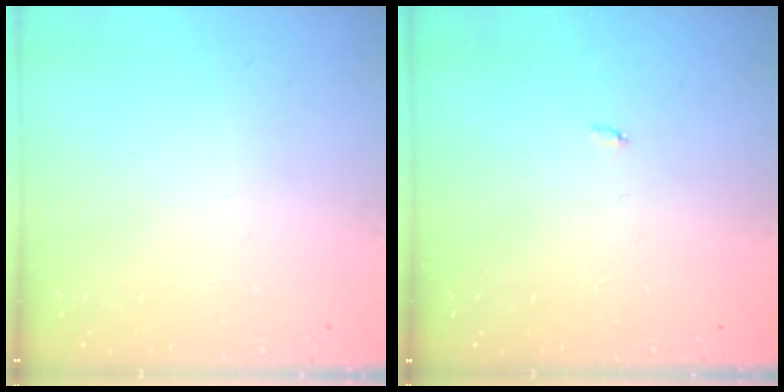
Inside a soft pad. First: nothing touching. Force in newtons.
{"total": 2.1, "press": 2.1, "slide": 0.4}